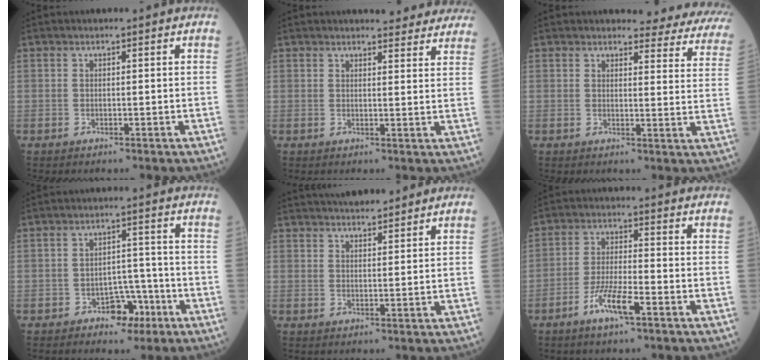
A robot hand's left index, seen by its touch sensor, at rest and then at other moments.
{"total": 9.1, "force": [8.7, 1.8, 2.2], "torque": [-0.007, -0.005, 0.080]}
{"total": 14.3, "force": [13.8, 3.0, 2.4], "torque": [0.017, -0.078, 0.113]}
{"total": 5.1, "force": [-3.0, 3.0, 2.7], "torque": [-0.029, 0.015, -0.047]}
{"total": 7.1, "force": [6.6, 1.0, 2.6], "torque": [-0.036, 0.022, 0.095]}
{"total": 6.2, "force": [-3.6, 0.7, 5.1], "torque": [-0.103, -0.005, -0.071]}